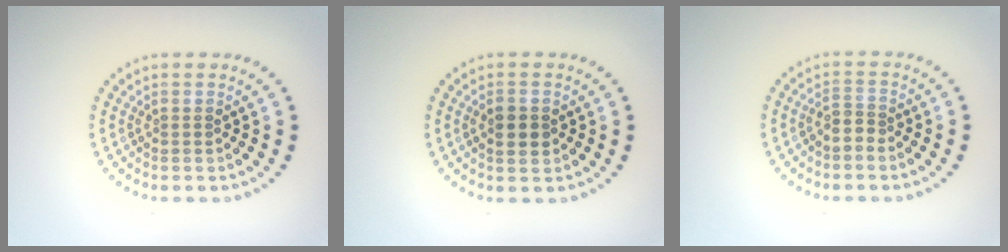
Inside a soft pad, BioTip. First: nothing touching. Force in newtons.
{"total": 2.2, "press": 2.2, "slide": 0.0}
{"total": 1.7, "press": 1.3, "slide": 1.1}